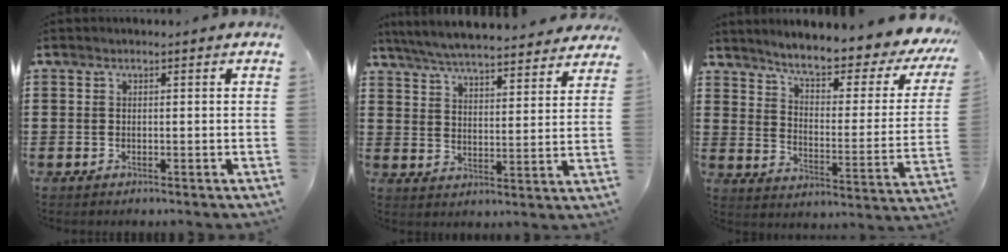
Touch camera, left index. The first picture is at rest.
{"total": 6.1, "force": [5.9, -0.1, 1.5], "torque": [-0.055, -0.037, 0.103]}
{"total": 6.4, "force": [5.3, 0.2, 3.5], "torque": [-0.083, -0.043, 0.081]}